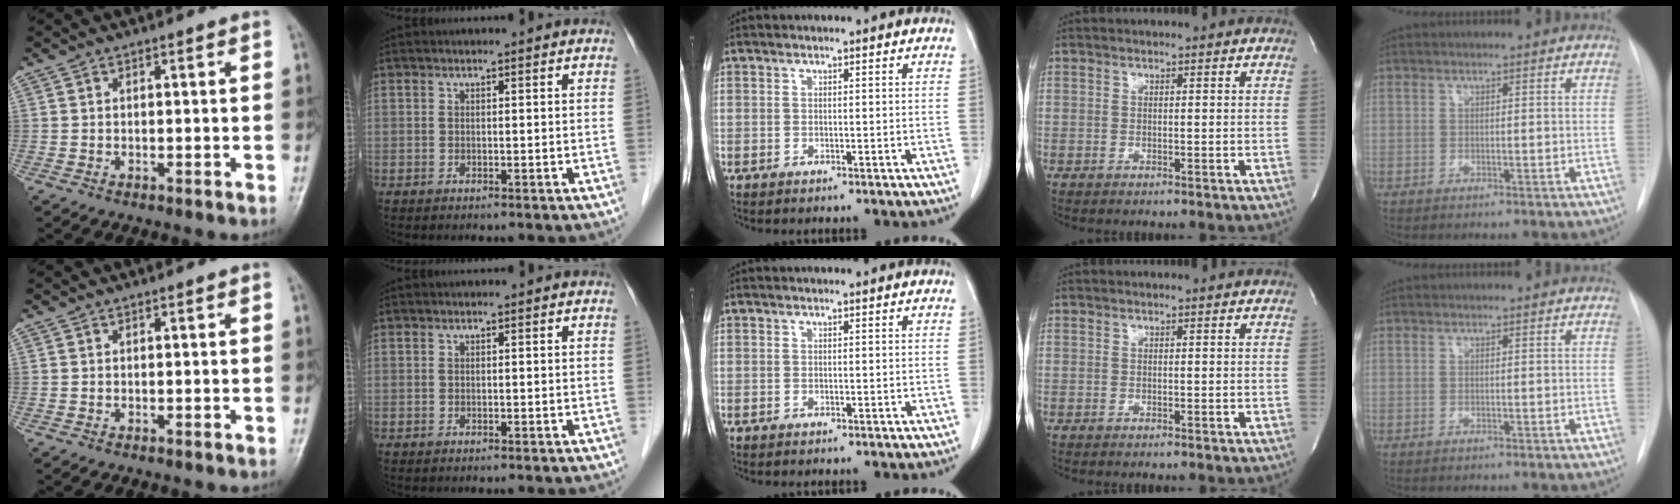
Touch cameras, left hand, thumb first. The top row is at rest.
{}